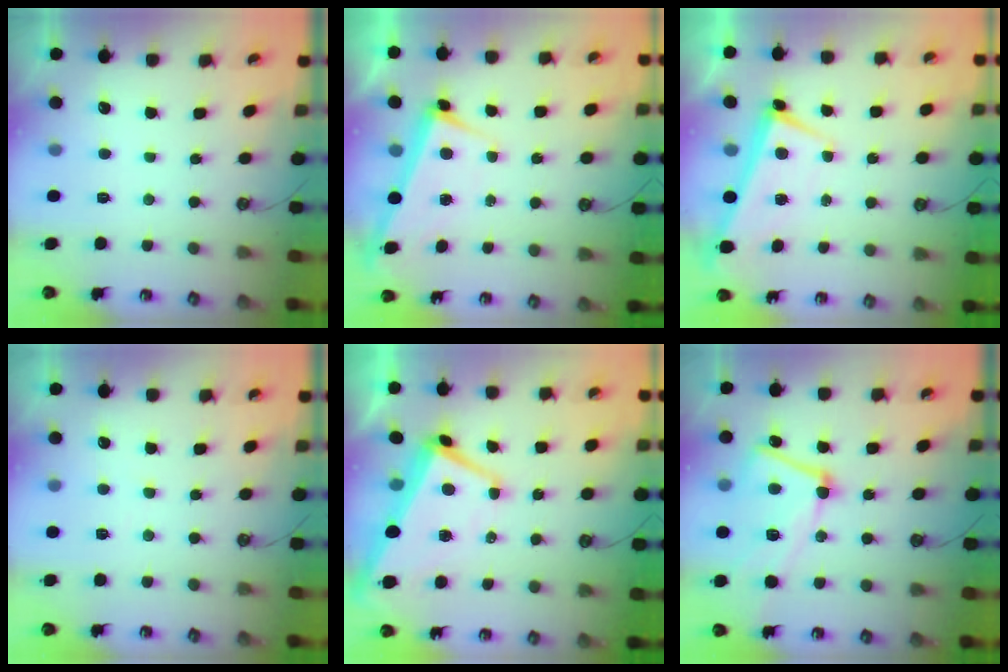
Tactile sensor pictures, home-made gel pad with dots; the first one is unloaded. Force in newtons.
{"total": 2.7, "press": 2.6, "slide": 0.7}
{"total": 1.3, "press": 1.0, "slide": 0.8}
{"total": 6.5, "press": 6.5, "slide": 0.2}
{"total": 1.4, "press": 0.9, "slide": 1.0}
{"total": 11.5, "press": 11.4, "slide": 1.5}